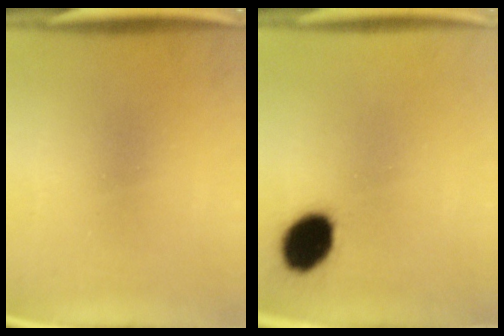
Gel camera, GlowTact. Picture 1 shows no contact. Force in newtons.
{"total": 11.7}